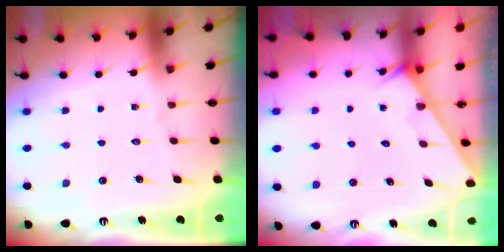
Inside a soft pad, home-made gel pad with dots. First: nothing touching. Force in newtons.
{"total": 1.8, "press": 1.8, "slide": 0.1}